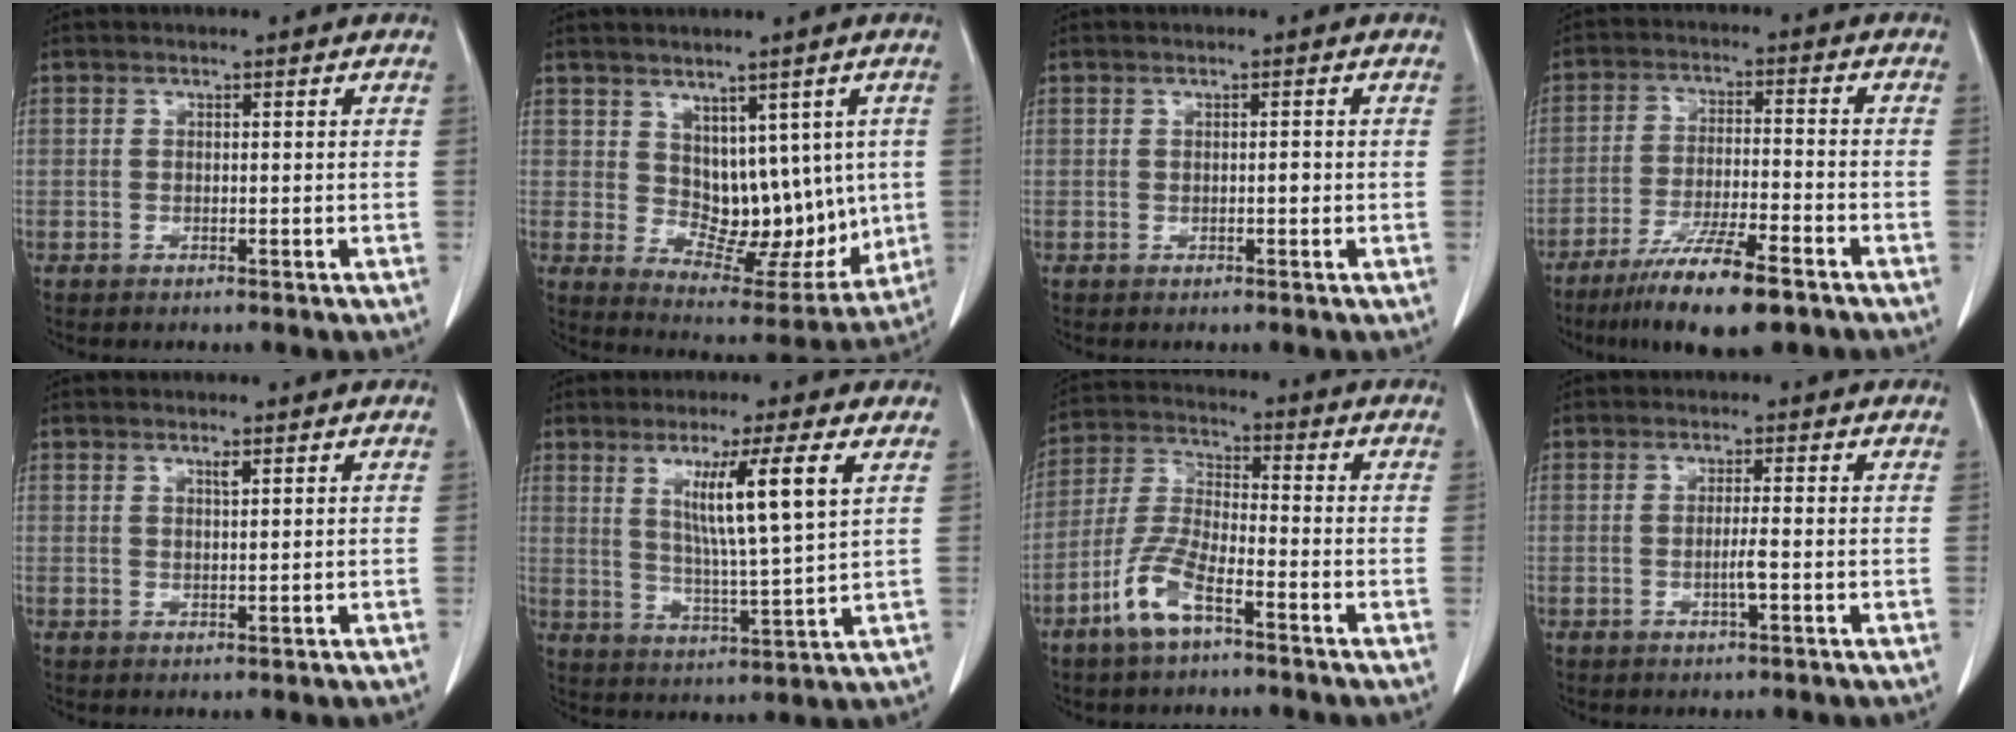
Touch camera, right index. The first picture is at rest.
{"total": 10.9, "force": [1.6, 6.7, 8.4], "torque": [-0.094, 0.003, 0.047]}
{"total": 0.8, "force": [-0.2, 0.3, 0.7], "torque": [-0.010, 0.001, -0.003]}
{"total": 12.1, "force": [-8.3, 1.5, 8.7], "torque": [-0.151, -0.028, -0.139]}
{"total": 1.0, "force": [0.6, 0.0, 0.8], "torque": [-0.014, -0.005, 0.011]}
{"total": 10.4, "force": [4.0, -0.8, 9.6], "torque": [-0.163, -0.013, 0.070]}
{"total": 8.6, "force": [-5.1, 2.3, 6.5], "torque": [-0.146, -0.003, -0.104]}
{"total": 2.1, "force": [-0.6, -0.2, 2.0], "torque": [-0.040, -0.002, -0.012]}